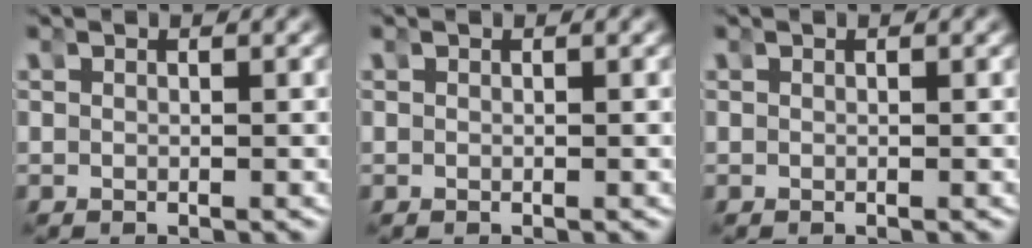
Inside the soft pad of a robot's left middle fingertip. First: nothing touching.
{"total": 0.0}
{"total": 0.0}